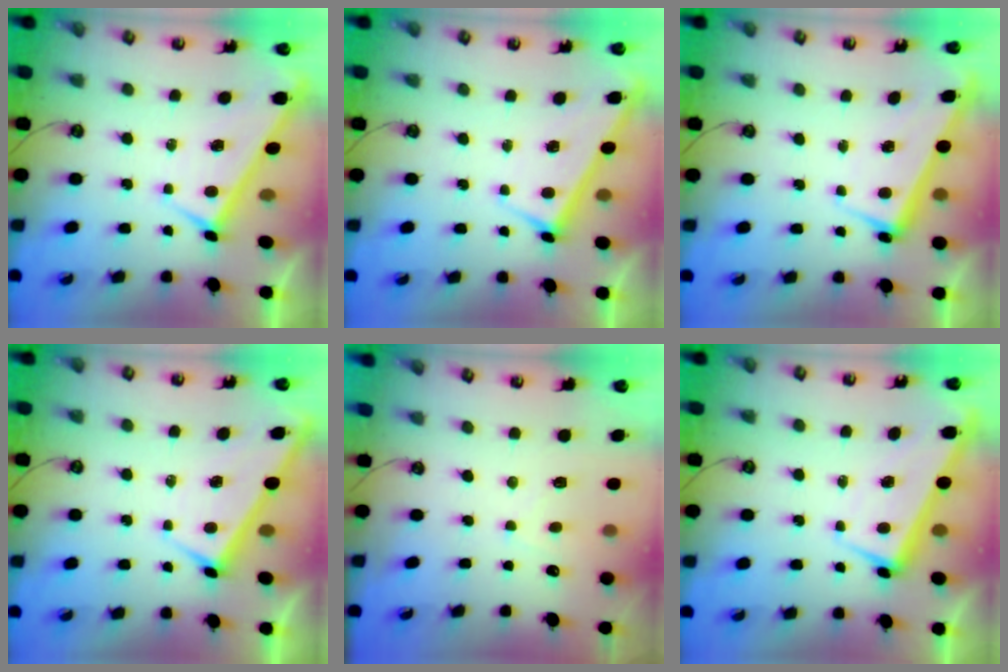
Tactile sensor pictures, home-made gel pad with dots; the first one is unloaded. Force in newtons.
{"total": 3.1, "press": 3.1, "slide": 0.3}
{"total": 2.4, "press": 2.3, "slide": 0.9}
{"total": 1.4, "press": 1.3, "slide": 0.5}
{"total": 2.9, "press": 2.9, "slide": 0.4}
{"total": 1.5, "press": 0.5, "slide": 1.5}